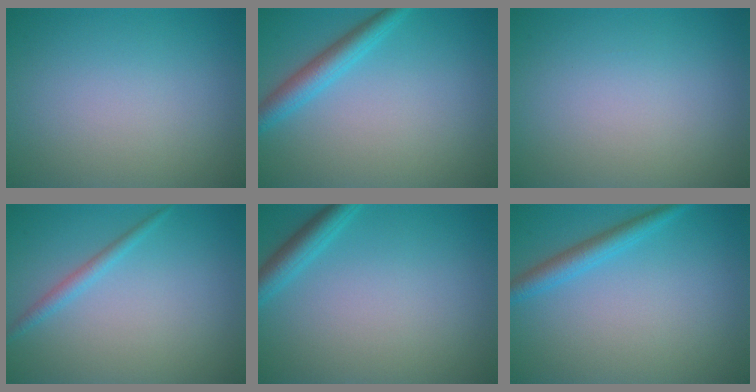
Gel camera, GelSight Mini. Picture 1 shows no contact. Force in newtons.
{"total": 3.0, "press": 3.0, "slide": 0.0}
{"total": 0.0}
{"total": 1.4, "press": 1.4, "slide": 0.0}
{"total": 2.4, "press": 2.4, "slide": 0.2}
{"total": 2.5, "press": 2.5, "slide": 0.1}